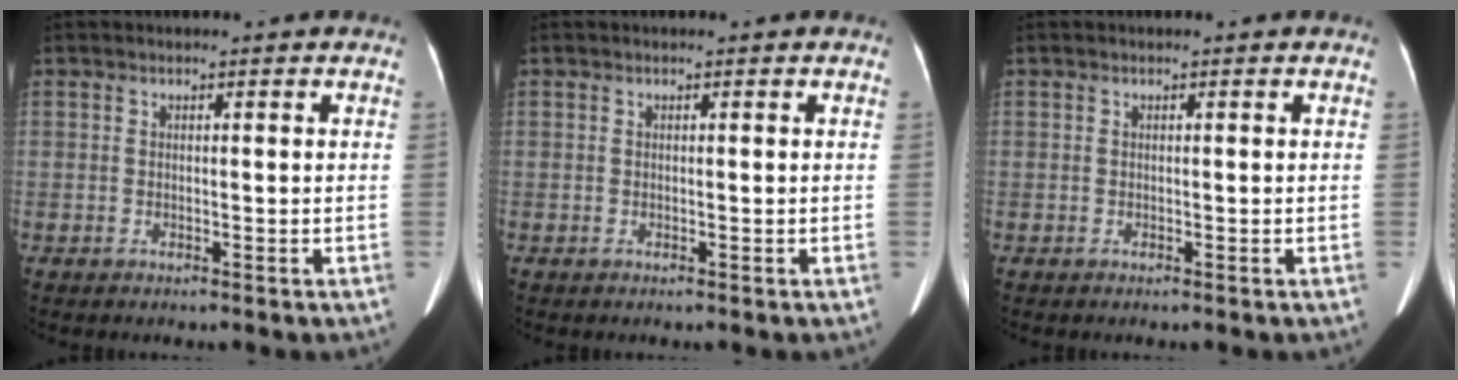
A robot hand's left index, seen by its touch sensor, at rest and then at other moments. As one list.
[{"total": 0.0}, {"total": 0.0}]